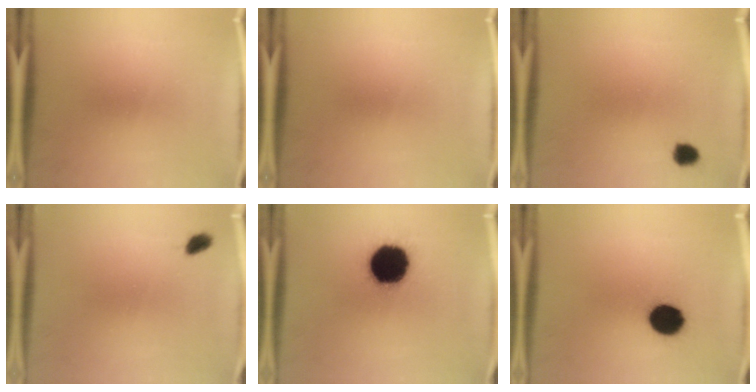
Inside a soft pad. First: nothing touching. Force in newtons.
{"total": 0.0}
{"total": 2.4}
{"total": 1.9}
{"total": 18.4}
{"total": 10.8}